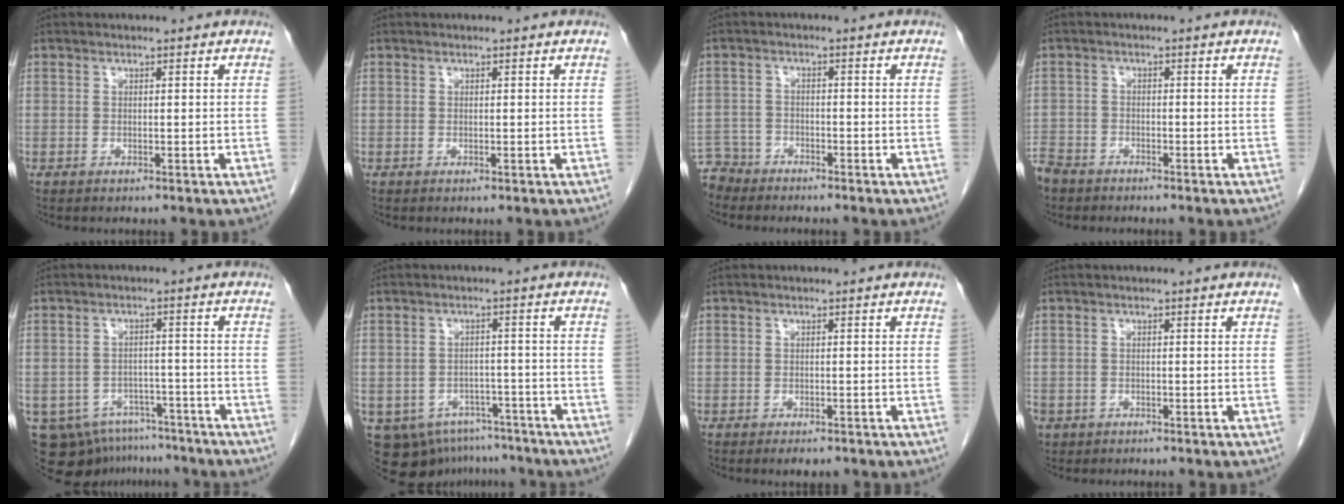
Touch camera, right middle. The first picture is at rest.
{"total": 0.0}
{"total": 4.8, "force": [-4.5, 1.6, -0.8], "torque": [0.014, -0.007, -0.089]}
{"total": 5.0, "force": [-4.2, 2.3, 1.2], "torque": [-0.027, -0.006, -0.083]}
{"total": 11.1, "force": [-9.0, 6.1, 2.5], "torque": [-0.040, 0.010, -0.117]}
{"total": 11.4, "force": [-8.6, 6.9, 2.9], "torque": [-0.051, 0.011, -0.107]}
{"total": 2.3, "force": [-1.6, 1.0, 1.2], "torque": [-0.014, -0.002, -0.015]}
{"total": 2.9, "force": [-1.8, 2.2, 0.8], "torque": [-0.021, -0.002, -0.032]}